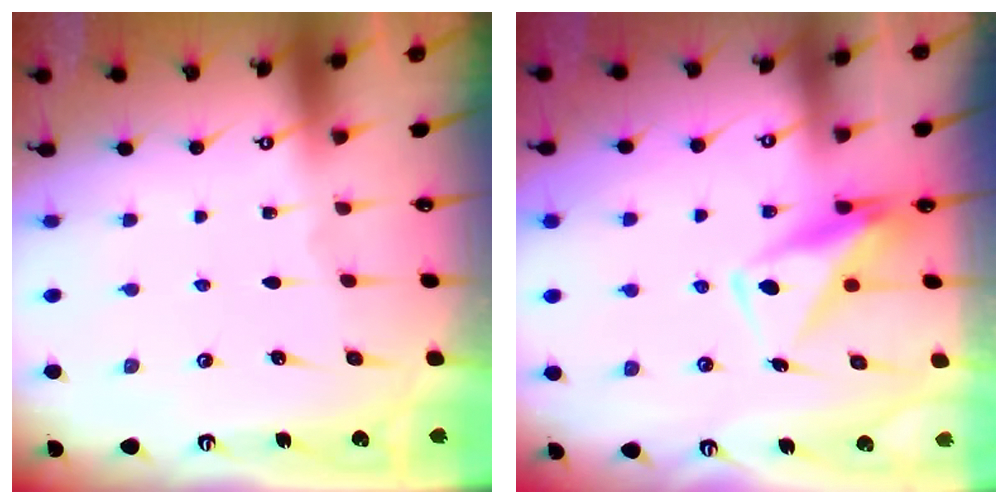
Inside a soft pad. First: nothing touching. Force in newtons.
{"total": 10.7, "press": 10.6, "slide": 1.0}